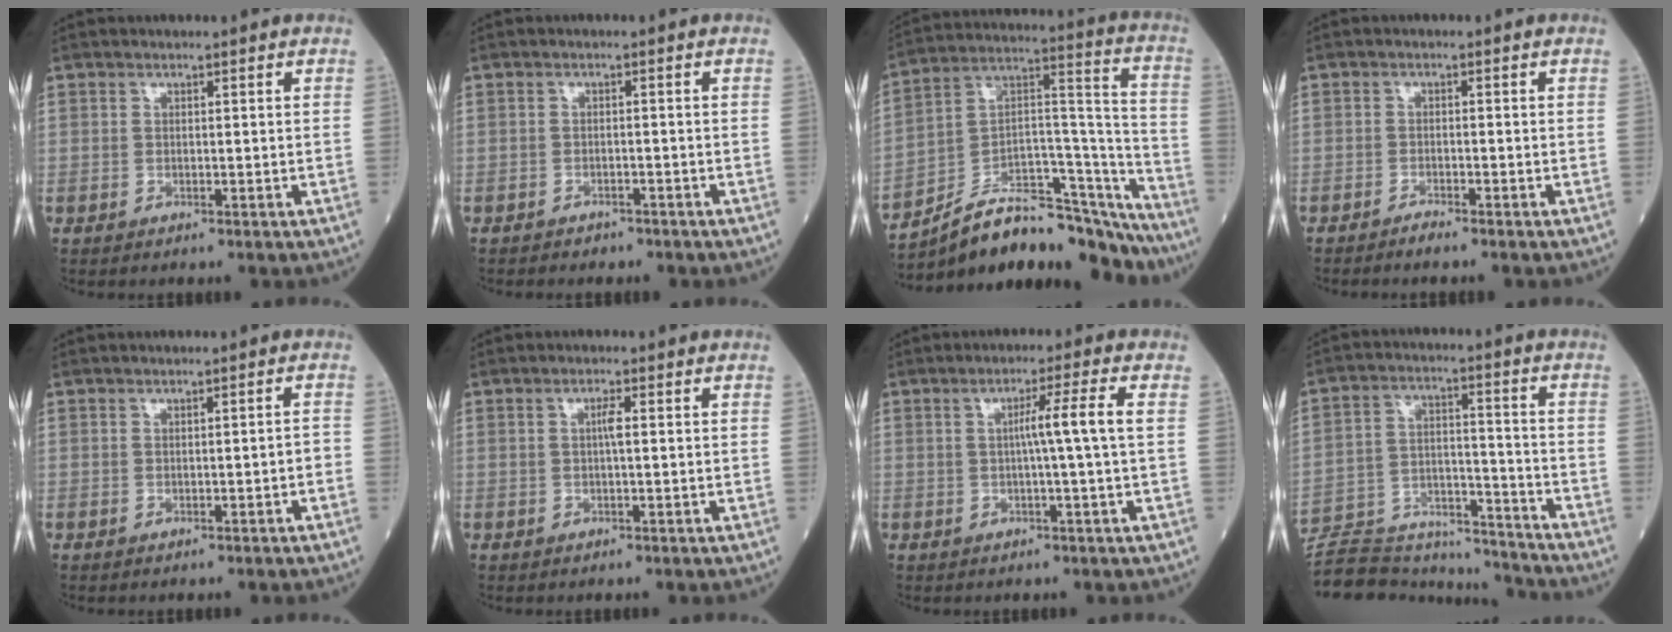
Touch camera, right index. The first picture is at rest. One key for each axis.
{"total": 3.0, "fx": -2.6, "fy": 1.4, "fz": 0.6, "tx": -0.019, "ty": 0.003, "tz": -0.029}
{"total": 25.2, "fx": -21.7, "fy": 6.5, "fz": 11.2, "tx": -0.130, "ty": 0.045, "tz": -0.328}
{"total": 1.6, "fx": -1.4, "fy": -0.1, "fz": 0.6, "tx": -0.015, "ty": -0.001, "tz": -0.027}
{"total": 1.0, "fx": -0.6, "fy": 0.2, "fz": 0.9, "tx": -0.008, "ty": 0.002, "tz": -0.006}
{"total": 1.6, "fx": 0.2, "fy": 0.1, "fz": 1.5, "tx": -0.029, "ty": 0.003, "tz": 0.001}
{"total": 4.9, "fx": 0.2, "fy": -1.4, "fz": 4.7, "tx": -0.079, "ty": 0.010, "tz": 0.005}
{"total": 18.7, "fx": -18.0, "fy": 3.3, "fz": 3.7, "tx": -0.087, "ty": 0.028, "tz": -0.278}